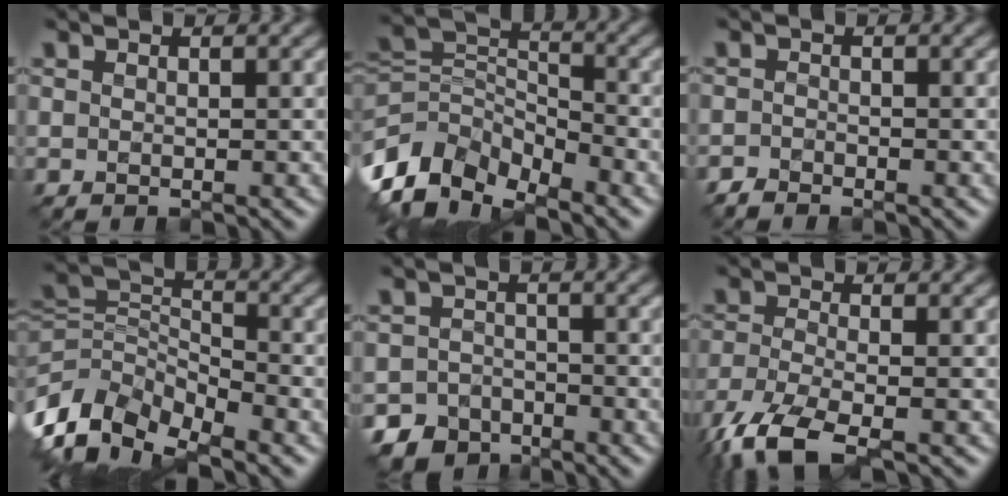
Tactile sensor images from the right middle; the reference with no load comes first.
{"total": 10.1, "force": [-6.1, 5.7, 5.7], "torque": [-0.106, -0.008, -0.130]}
{"total": 1.1, "force": [-1.1, 0.3, 0.1], "torque": [0.001, -0.001, -0.025]}
{"total": 9.5, "force": [-5.2, 5.2, 5.9], "torque": [-0.116, -0.014, -0.111]}
{"total": 5.7, "force": [-4.3, 3.7, 0.8], "torque": [0.015, -0.008, -0.068]}
{"total": 6.8, "force": [-4.5, 2.1, 4.6], "torque": [-0.103, -0.021, -0.098]}